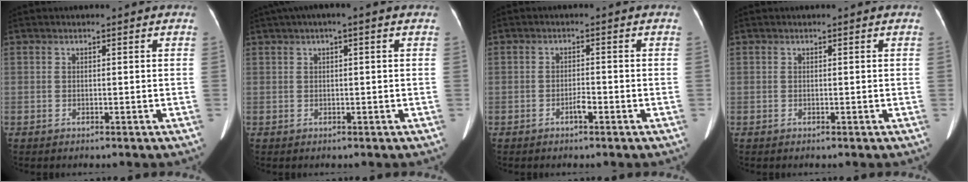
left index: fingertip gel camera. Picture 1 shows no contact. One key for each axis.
{"total": 3.2, "fx": 1.5, "fy": 0.3, "fz": 2.8, "tx": -0.053, "ty": 0.019, "tz": 0.023}
{"total": 1.6, "fx": -1.1, "fy": 0.3, "fz": 1.2, "tx": -0.021, "ty": 0.001, "tz": -0.017}
{"total": 0.0}